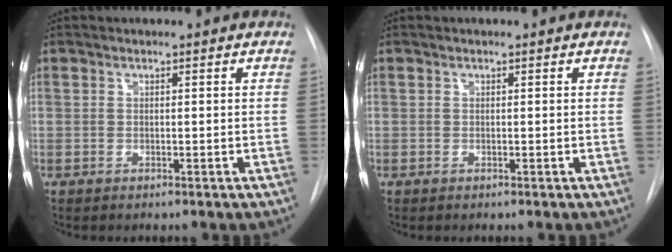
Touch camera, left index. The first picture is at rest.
{"total": 0.0}